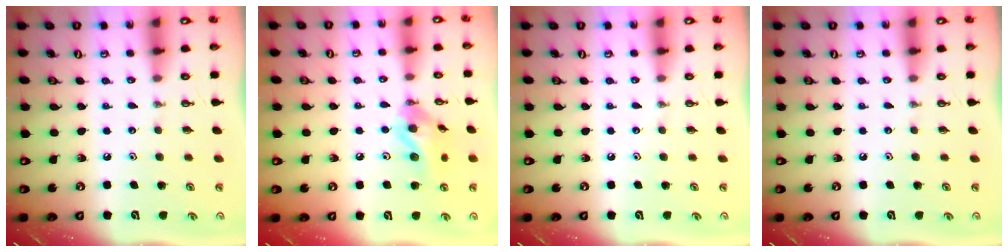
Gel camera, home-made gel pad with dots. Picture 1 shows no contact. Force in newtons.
{"total": 13.1, "press": 13.0, "slide": 1.5}
{"total": 0.0}
{"total": 0.0}